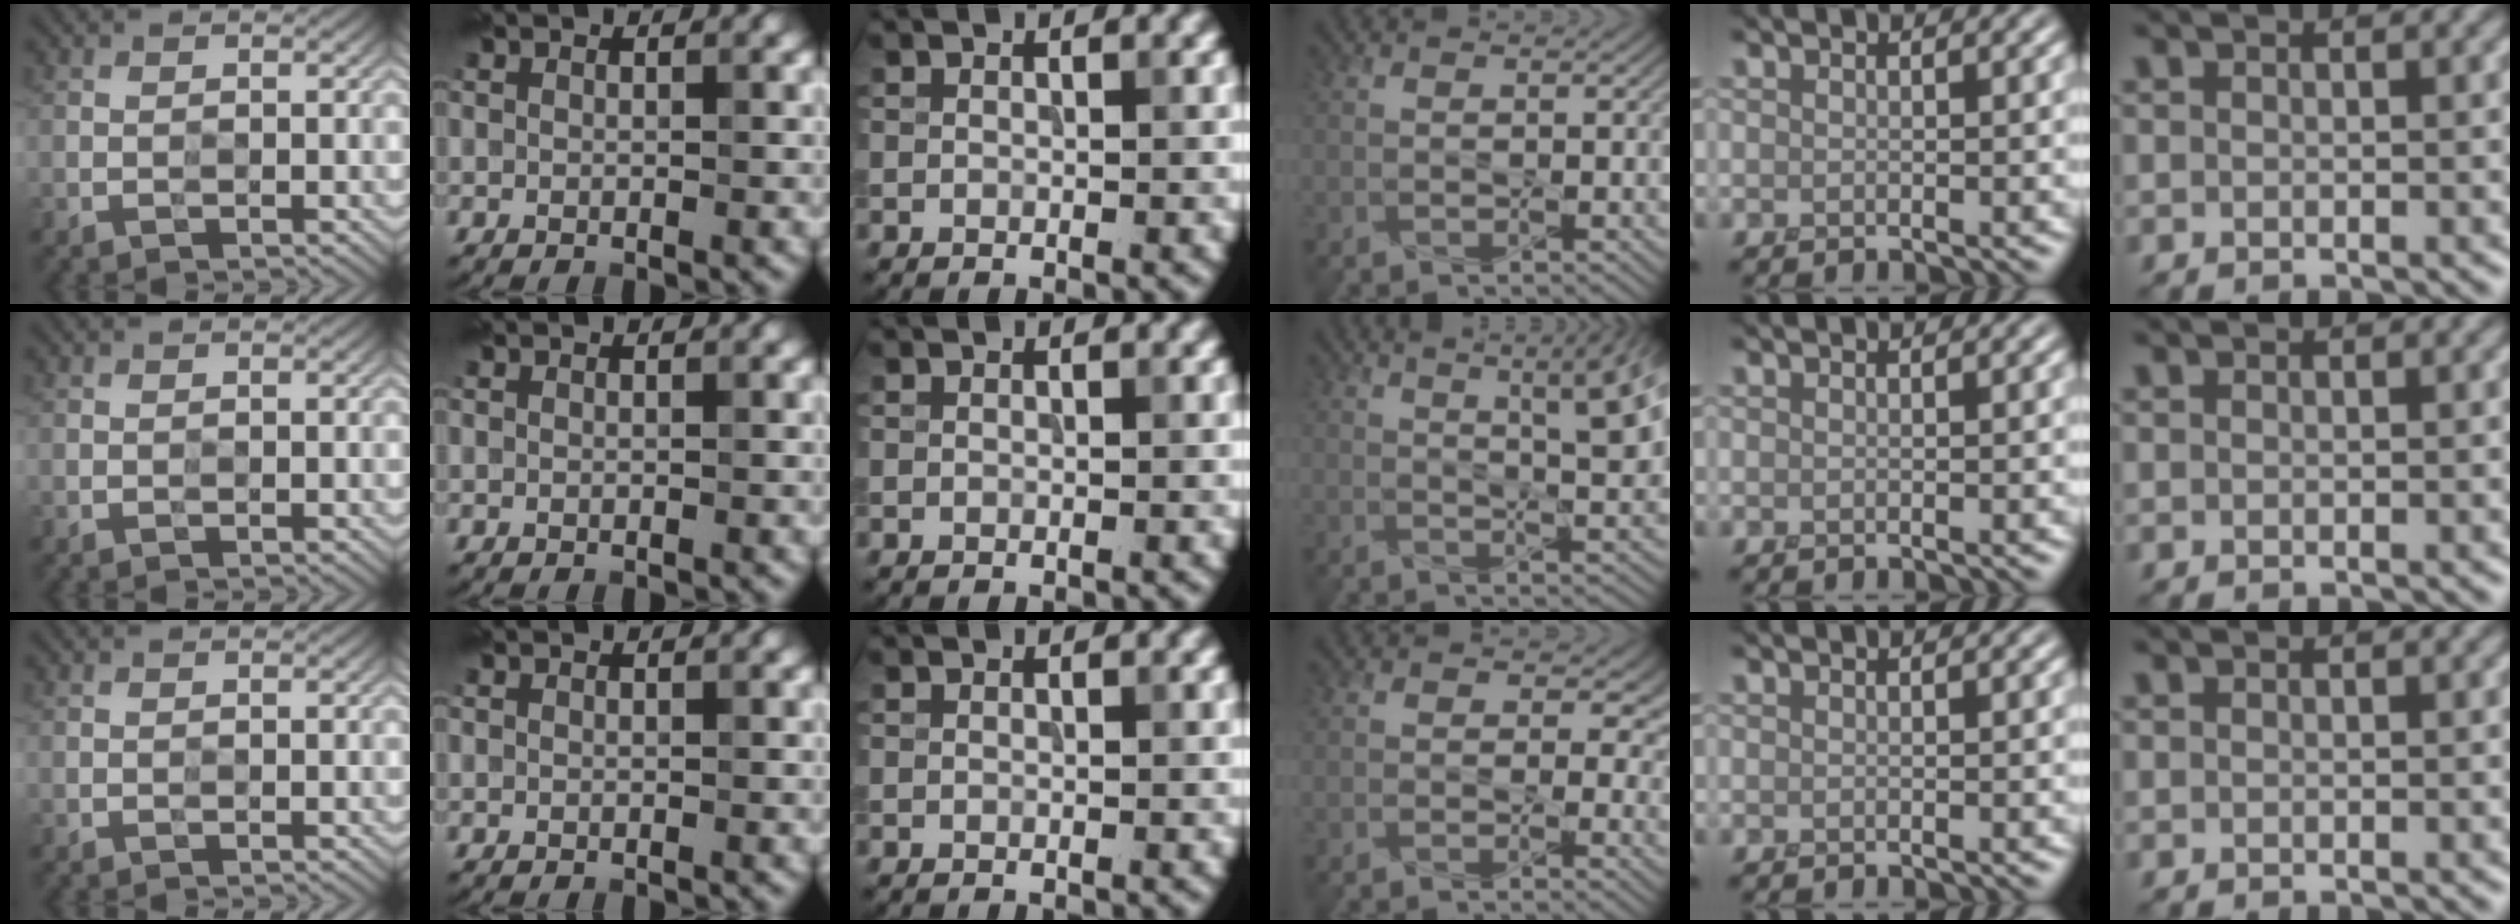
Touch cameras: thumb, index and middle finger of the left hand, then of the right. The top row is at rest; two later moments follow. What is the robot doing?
{"motion": "press", "object": "syringe"}